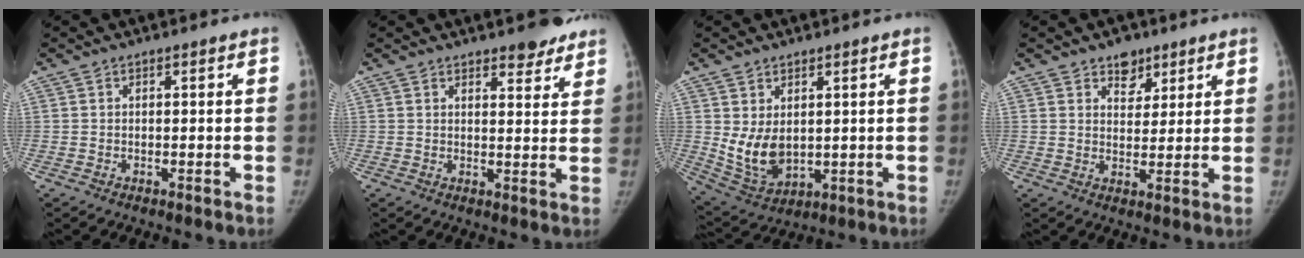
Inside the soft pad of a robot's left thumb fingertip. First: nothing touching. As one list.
[{"total": 5.5, "force": [4.4, 2.0, 2.8], "torque": [-0.009, -0.026, 0.056]}, {"total": 8.4, "force": [1.2, 5.6, 6.2], "torque": [-0.098, -0.021, 0.047]}, {"total": 5.0, "force": [3.4, 3.3, 1.8], "torque": [0.003, -0.020, 0.052]}]